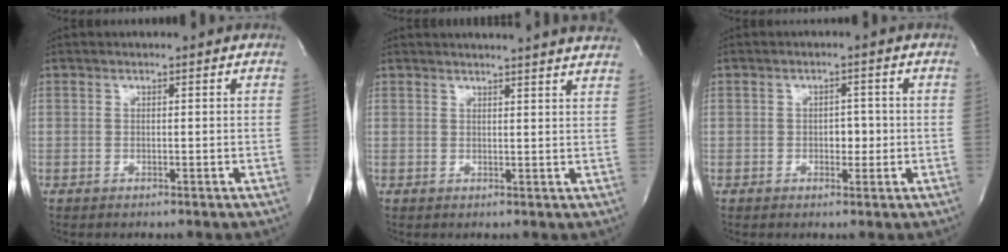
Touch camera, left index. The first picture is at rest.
{"total": 16.1, "force": [15.1, -0.4, 5.5], "torque": [-0.088, -0.015, 0.177]}
{"total": 2.5, "force": [-0.4, 1.6, 1.9], "torque": [-0.022, 0.004, -0.005]}